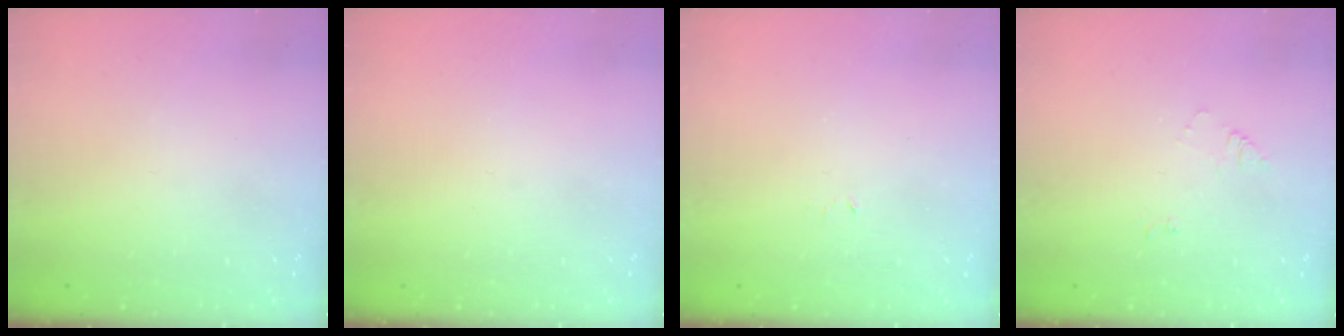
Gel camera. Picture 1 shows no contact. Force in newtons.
{"total": 0.0}
{"total": 2.4, "press": 2.4, "slide": 0.4}
{"total": 6.0, "press": 6.0, "slide": 0.7}